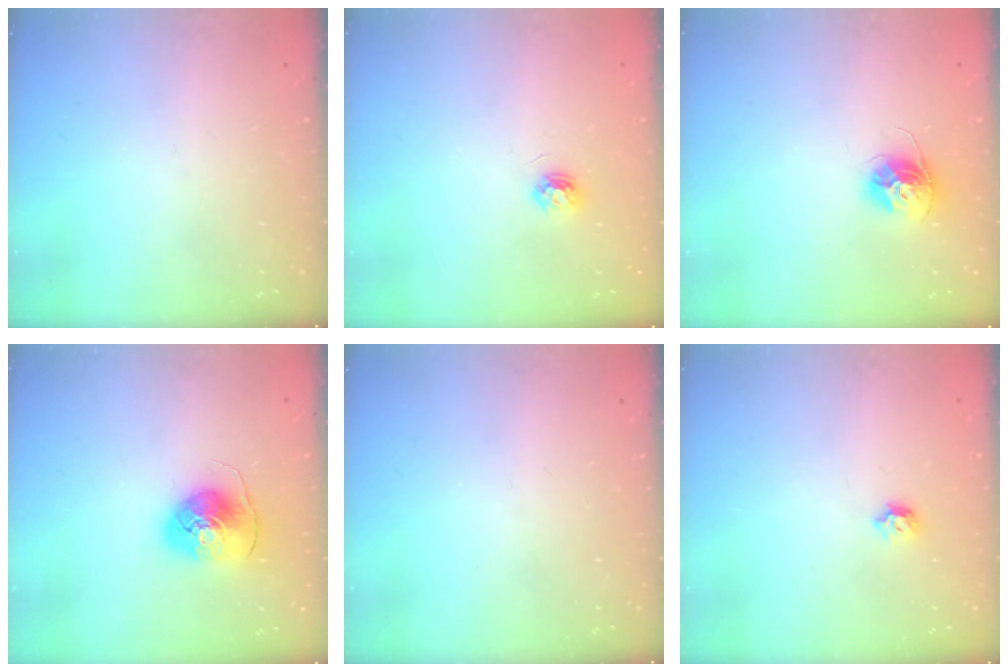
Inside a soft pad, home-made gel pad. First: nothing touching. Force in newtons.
{"total": 4.5, "press": 4.4, "slide": 0.5}
{"total": 11.3, "press": 11.2, "slide": 0.8}
{"total": 9.2, "press": 9.1, "slide": 1.0}
{"total": 0.0}
{"total": 6.1, "press": 6.0, "slide": 1.1}